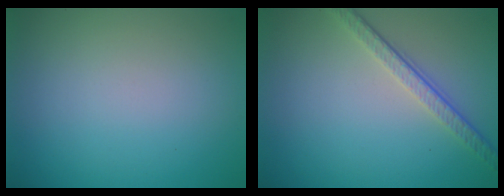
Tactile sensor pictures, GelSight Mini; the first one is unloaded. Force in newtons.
{"total": 3.5, "press": 2.6, "slide": 2.4}